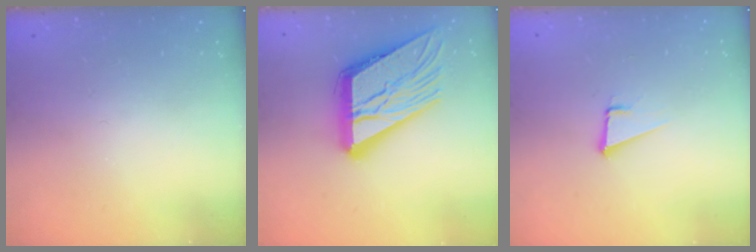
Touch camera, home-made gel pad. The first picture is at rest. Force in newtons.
{"total": 21.6, "press": 21.4, "slide": 2.5}
{"total": 4.3, "press": 3.4, "slide": 2.6}